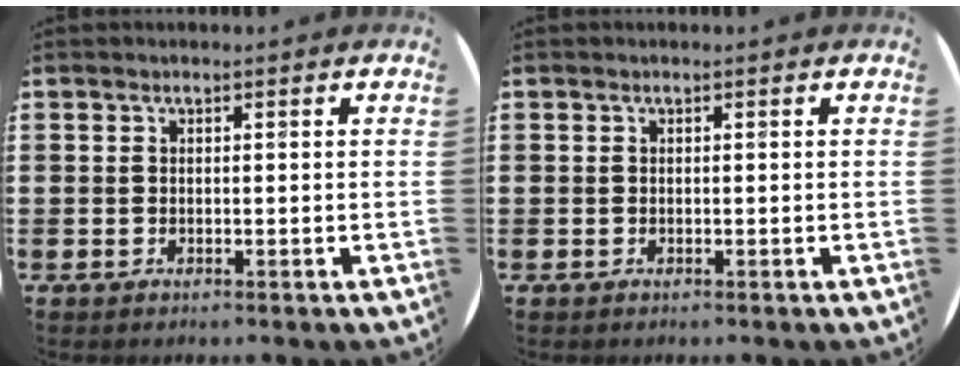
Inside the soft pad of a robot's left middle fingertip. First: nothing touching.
{"total": 0.0}